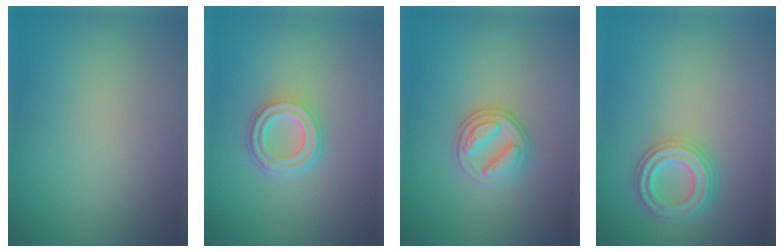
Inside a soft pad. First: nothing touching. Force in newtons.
{"total": 3.8, "press": 2.9, "slide": 2.6}
{"total": 3.0, "press": 2.8, "slide": 1.0}
{"total": 3.3, "press": 3.2, "slide": 0.7}